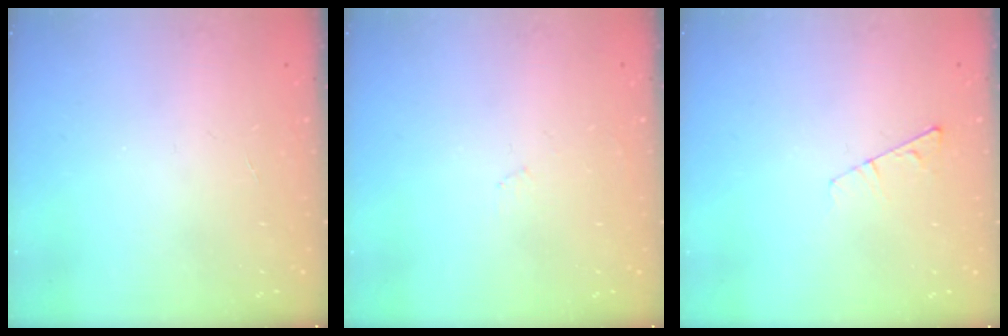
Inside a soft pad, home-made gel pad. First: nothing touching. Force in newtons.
{"total": 2.7, "press": 2.6, "slide": 0.4}
{"total": 3.9, "press": 3.9, "slide": 0.5}